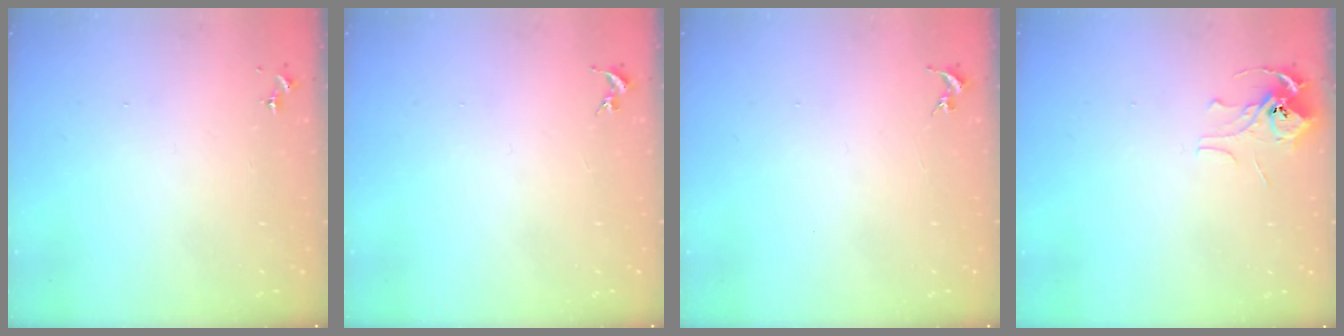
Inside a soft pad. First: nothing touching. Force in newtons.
{"total": 0.0}
{"total": 0.0}
{"total": 7.1, "press": 7.1, "slide": 0.4}